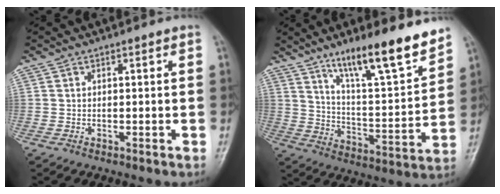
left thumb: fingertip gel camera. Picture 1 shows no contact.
{"total": 16.7, "force": [12.1, 3.1, 11.1], "torque": [-0.156, -0.076, 0.205]}